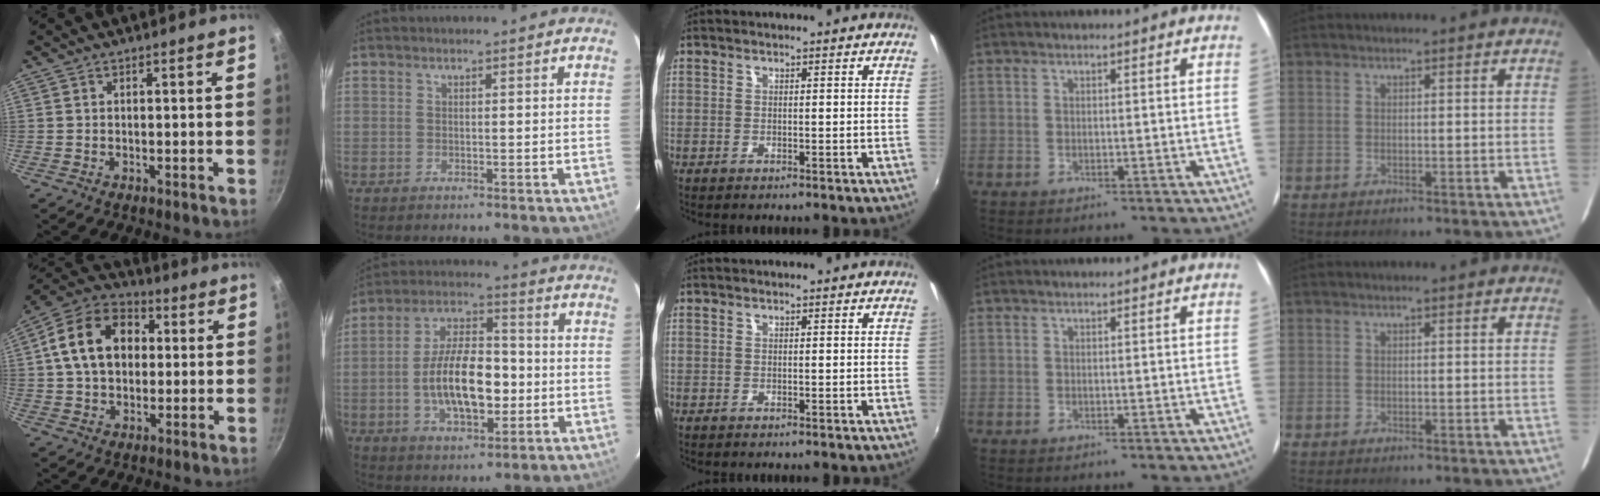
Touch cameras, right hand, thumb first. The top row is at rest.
{"thumb": {"total": 15.9, "force": [2.5, 11.7, 10.5], "torque": [-0.158, 0.028, 0.027]}, "index": {"total": 14.7, "force": [-2.6, 7.1, 12.6], "torque": [-0.237, 0.011, -0.039]}}